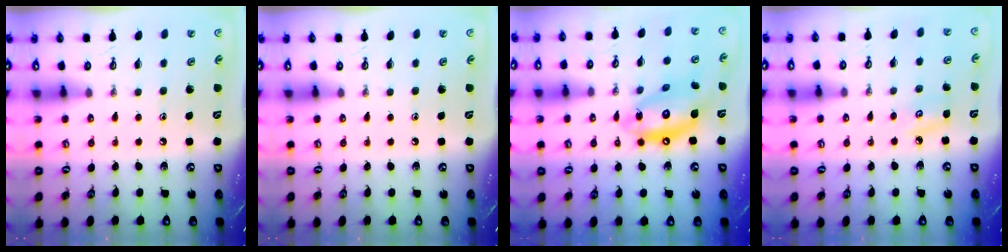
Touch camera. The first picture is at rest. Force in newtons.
{"total": 0.0}
{"total": 15.9, "press": 15.8, "slide": 1.4}
{"total": 4.3, "press": 4.3, "slide": 0.4}